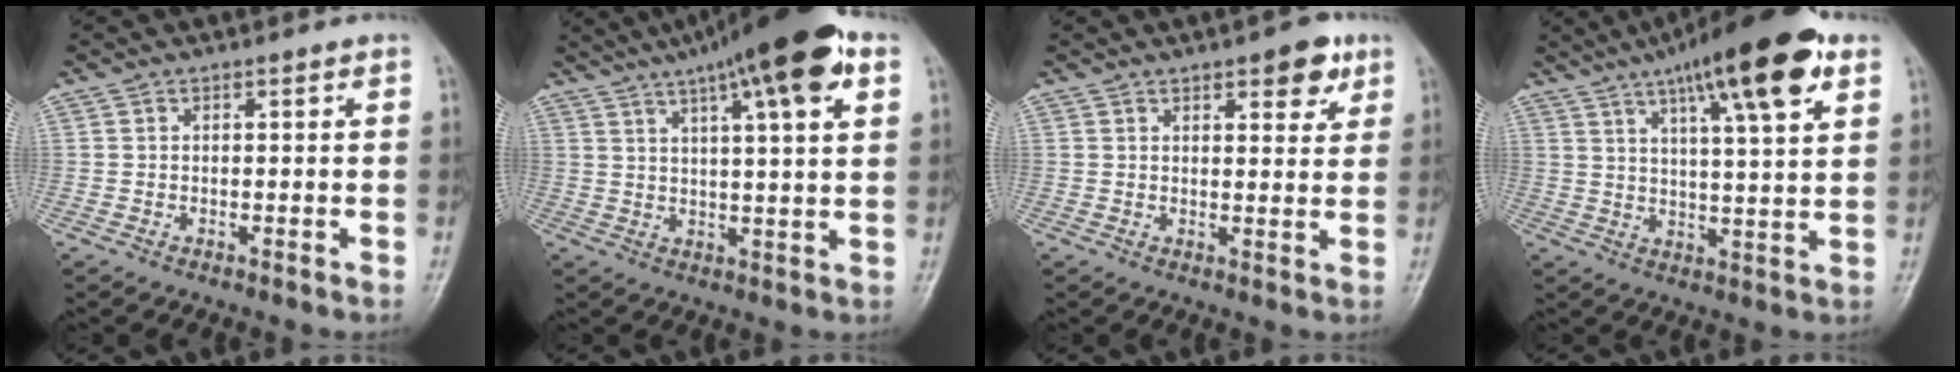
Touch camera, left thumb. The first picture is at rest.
{"total": 17.4, "force": [9.3, 3.6, 14.3], "torque": [-0.211, 0.001, 0.138]}
{"total": 6.0, "force": [3.4, 2.5, 4.2], "torque": [-0.033, -0.014, 0.039]}
{"total": 17.6, "force": [9.5, 4.0, 14.3], "torque": [-0.202, -0.020, 0.142]}